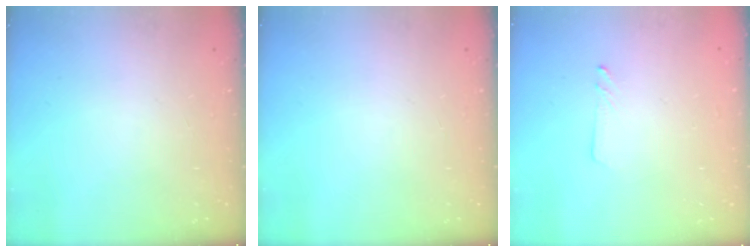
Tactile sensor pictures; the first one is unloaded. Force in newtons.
{"total": 0.0}
{"total": 1.8, "press": 1.7, "slide": 0.0}